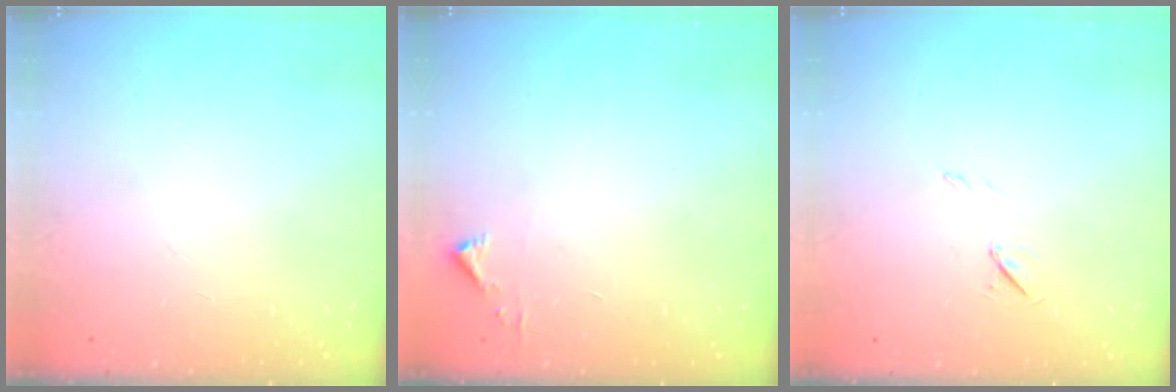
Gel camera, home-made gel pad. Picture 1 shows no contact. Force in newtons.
{"total": 2.3, "press": 2.3, "slide": 0.2}
{"total": 5.0, "press": 4.6, "slide": 1.9}